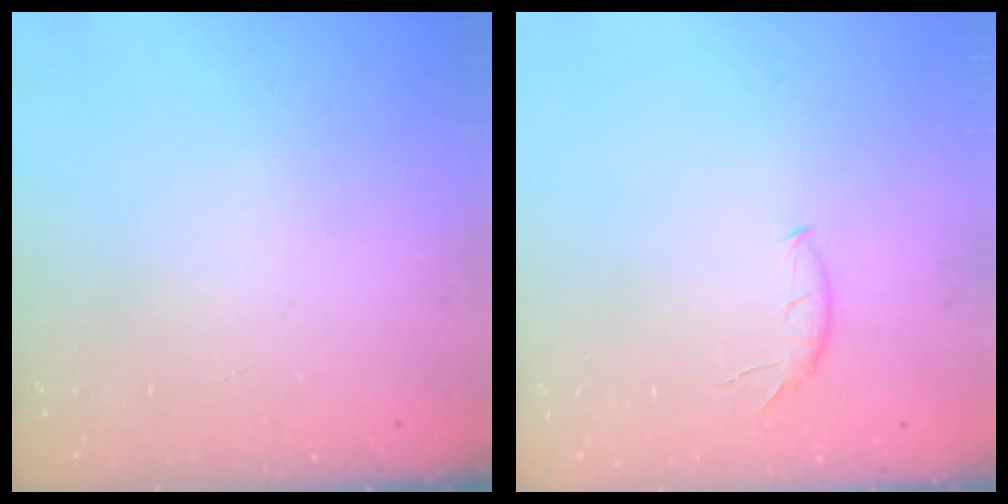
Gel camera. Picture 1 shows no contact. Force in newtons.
{"total": 6.7, "press": 6.6, "slide": 1.0}